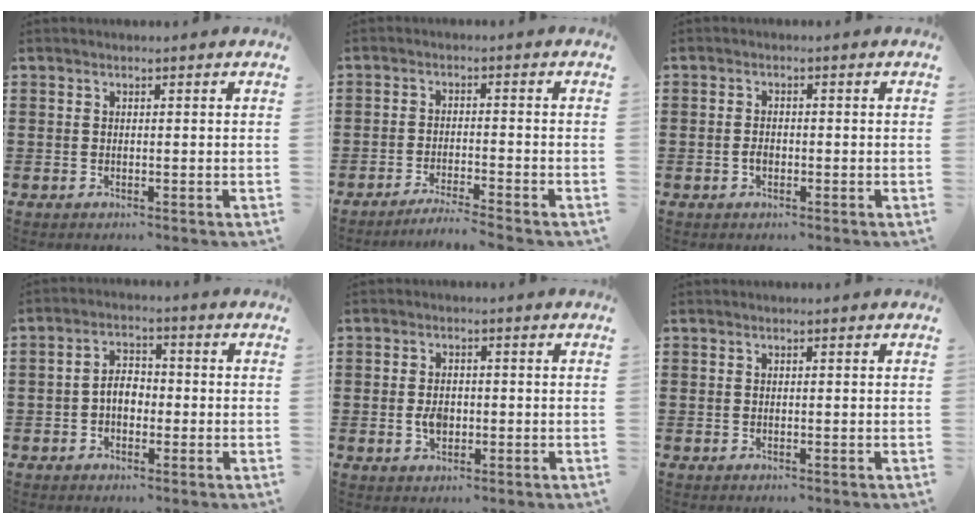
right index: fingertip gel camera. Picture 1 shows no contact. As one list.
[{"total": 3.2, "force": [-3.0, -0.6, 0.8], "torque": [-0.014, -0.002, -0.061]}, {"total": 1.6, "force": [-0.5, 0.8, 1.3], "torque": [-0.026, -0.003, -0.008]}, {"total": 3.9, "force": [-0.9, 2.6, 2.8], "torque": [-0.063, 0.005, -0.021]}, {"total": 3.0, "force": [-0.4, 1.9, 2.3], "torque": [-0.046, 0.002, -0.006]}, {"total": 0.0}]